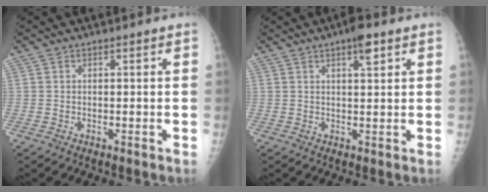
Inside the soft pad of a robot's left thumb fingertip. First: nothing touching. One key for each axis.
{"total": 4.1, "fx": 2.4, "fy": 1.2, "fz": 3.1, "tx": -0.041, "ty": -0.008, "tz": 0.033}